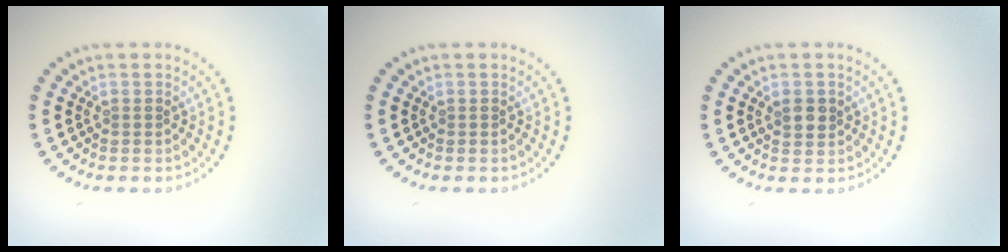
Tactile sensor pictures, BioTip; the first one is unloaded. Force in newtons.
{"total": 0.0}
{"total": 1.7, "press": 1.7, "slide": 0.3}